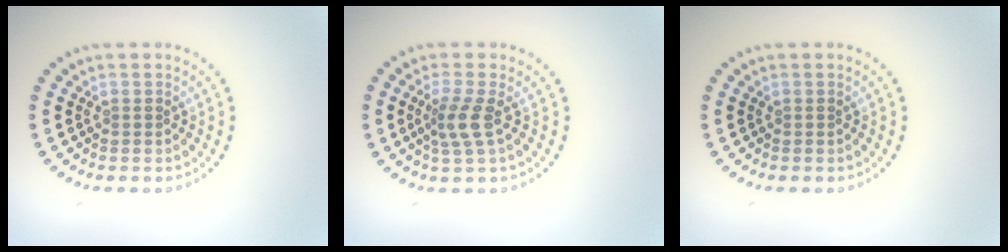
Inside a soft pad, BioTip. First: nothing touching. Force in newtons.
{"total": 2.4, "press": 1.9, "slide": 1.6}
{"total": 0.0}